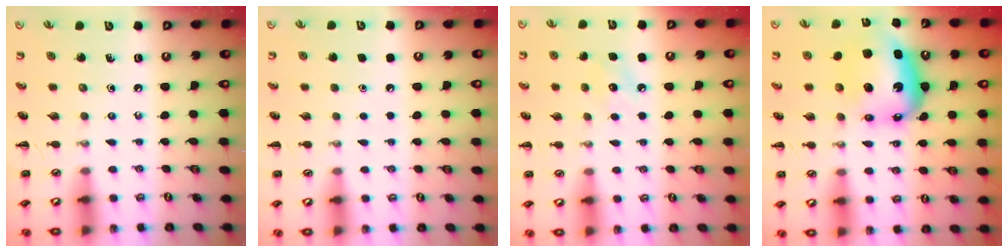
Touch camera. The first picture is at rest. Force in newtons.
{"total": 1.6, "press": 1.6, "slide": 0.1}
{"total": 6.3, "press": 6.1, "slide": 1.7}
{"total": 8.3, "press": 8.0, "slide": 2.3}